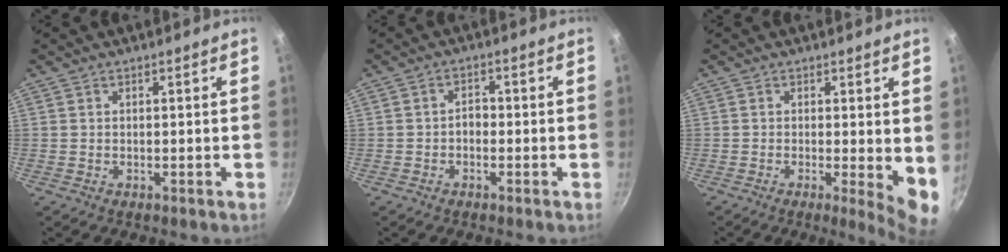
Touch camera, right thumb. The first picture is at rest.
{"total": 2.2, "force": [-0.8, 1.5, 1.4], "torque": [-0.011, 0.013, -0.015]}
{"total": 6.7, "force": [0.0, 1.5, 6.6], "torque": [-0.082, -0.022, 0.000]}